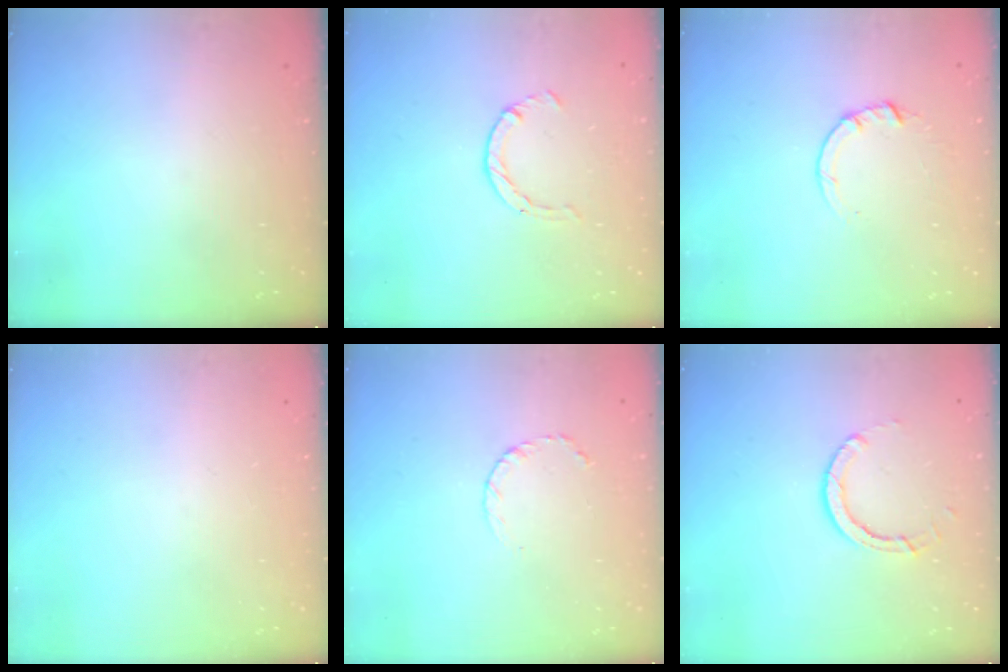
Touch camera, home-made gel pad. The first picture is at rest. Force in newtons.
{"total": 2.1, "press": 2.1, "slide": 0.3}
{"total": 3.5, "press": 3.5, "slide": 0.4}
{"total": 0.0}
{"total": 3.5, "press": 3.5, "slide": 0.4}
{"total": 5.6, "press": 5.6, "slide": 0.2}